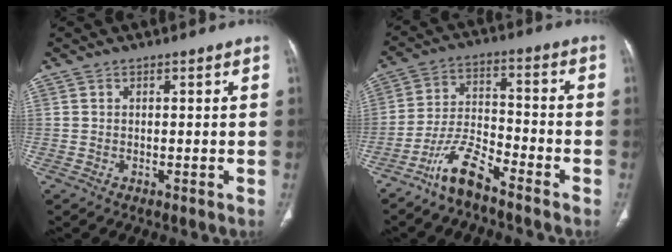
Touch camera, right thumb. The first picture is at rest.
{"total": 8.6, "force": [-6.7, 2.4, 4.9], "torque": [-0.100, 0.051, -0.133]}